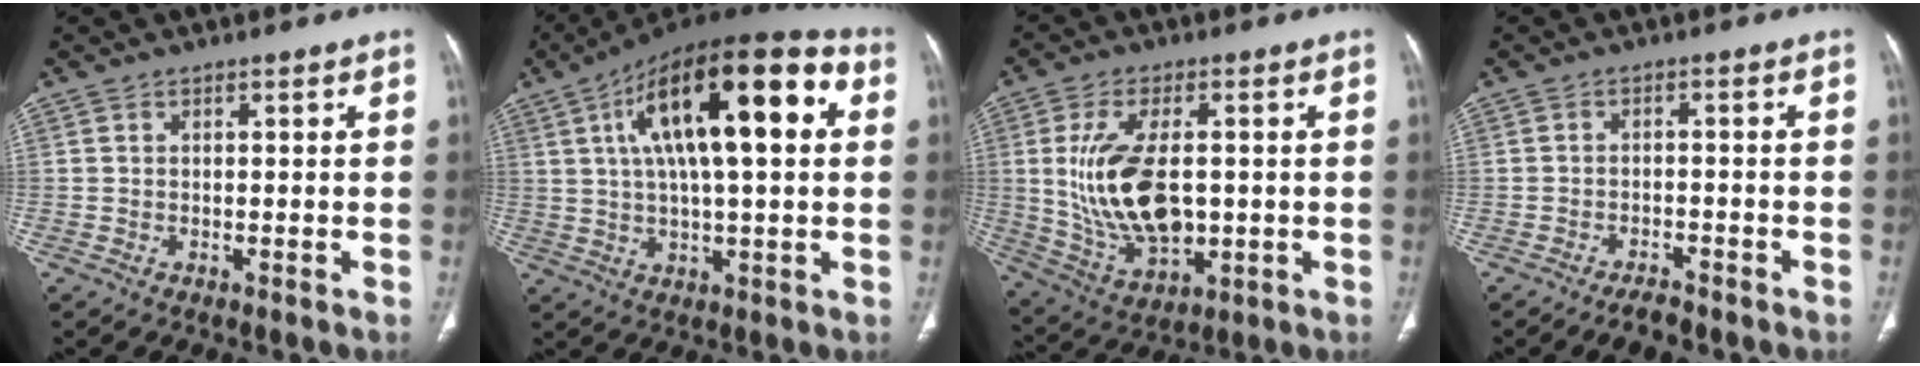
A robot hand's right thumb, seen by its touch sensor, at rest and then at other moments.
{"total": 23.9, "force": [6.3, 8.4, 21.5], "torque": [-0.340, 0.028, 0.090]}
{"total": 15.6, "force": [0.6, 8.5, 13.1], "torque": [-0.245, -0.011, 0.027]}
{"total": 3.7, "force": [-3.0, 1.3, 1.7], "torque": [-0.032, 0.013, -0.046]}